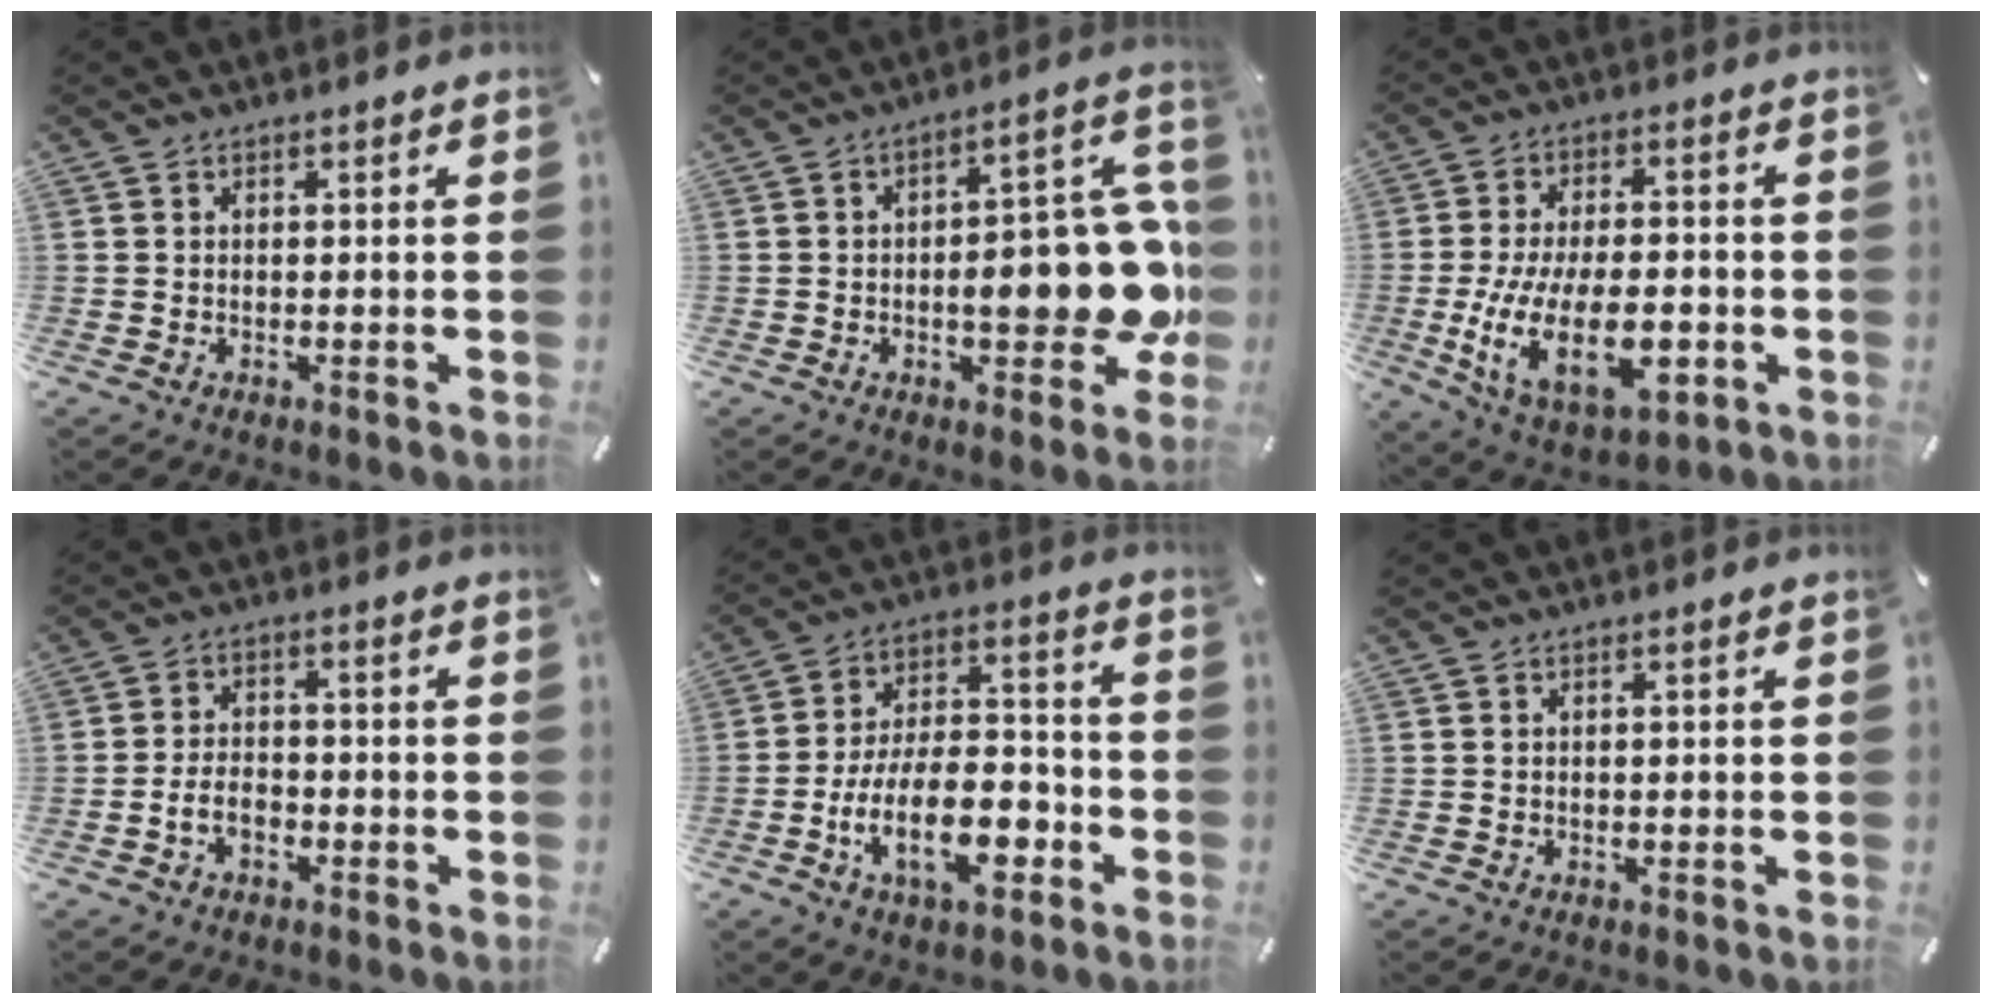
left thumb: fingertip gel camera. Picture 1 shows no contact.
{"total": 18.3, "force": [-2.8, 7.1, 16.6], "torque": [-0.195, -0.001, -0.033]}
{"total": 19.2, "force": [-4.7, 9.9, 15.7], "torque": [-0.296, -0.006, -0.072]}
{"total": 4.3, "force": [-2.0, 2.8, 2.6], "torque": [-0.050, 0.015, -0.038]}
{"total": 17.3, "force": [-7.0, 8.5, 13.4], "torque": [-0.250, 0.030, -0.120]}
{"total": 0.0}